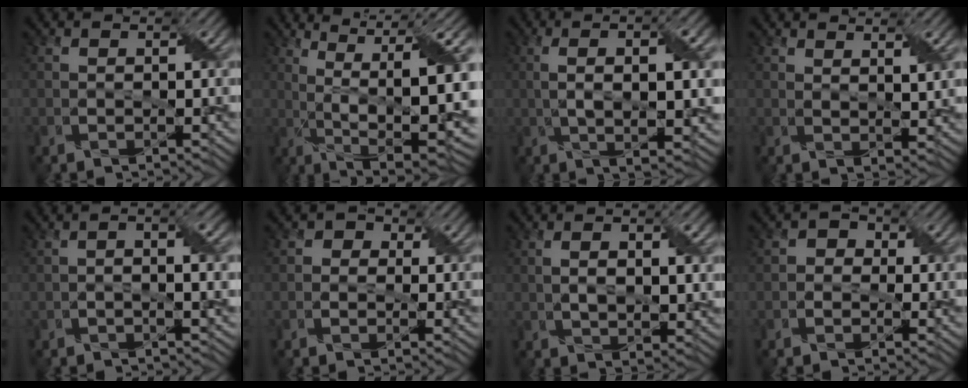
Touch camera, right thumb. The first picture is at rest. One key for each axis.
{"total": 14.5, "fx": 0.8, "fy": 4.1, "fz": 13.9, "tx": -0.219, "ty": 0.004, "tz": 0.027}
{"total": 8.9, "fx": 1.1, "fy": 2.2, "fz": 8.6, "tx": -0.142, "ty": 0.008, "tz": 0.020}
{"total": 3.3, "fx": 2.3, "fy": 0.4, "fz": 2.3, "tx": -0.048, "ty": 0.000, "tz": 0.045}
{"total": 3.0, "fx": -0.2, "fy": 0.7, "fz": 2.9, "tx": -0.053, "ty": 0.003, "tz": -0.007}
{"total": 2.2, "fx": 0.1, "fy": 2.1, "fz": 0.6, "tx": -0.003, "ty": 0.009, "tz": -0.015}
{"total": 5.5, "fx": 1.0, "fy": 2.9, "fz": 4.6, "tx": -0.067, "ty": -0.004, "tz": 0.019}
{"total": 2.4, "fx": -0.3, "fy": 2.3, "fz": 0.7, "tx": -0.006, "ty": 0.010, "tz": -0.018}